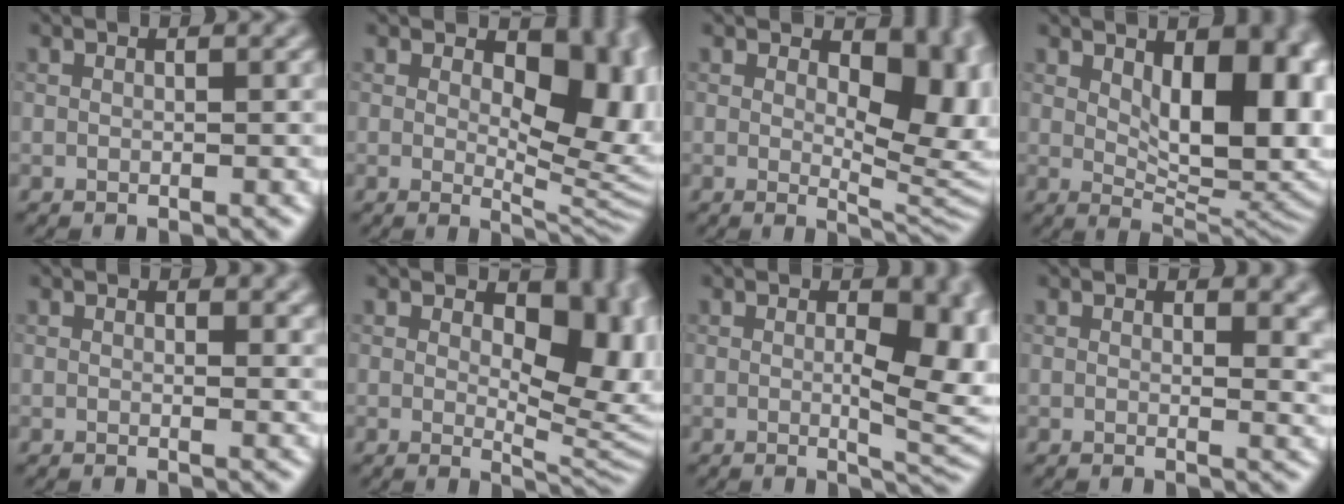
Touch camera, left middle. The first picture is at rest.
{"total": 10.1, "force": [2.4, 5.5, 8.1], "torque": [-0.106, -0.014, 0.039]}
{"total": 7.7, "force": [2.0, 4.1, 6.2], "torque": [-0.082, -0.014, 0.030]}
{"total": 11.2, "force": [2.4, 5.7, 9.3], "torque": [-0.105, -0.005, 0.039]}
{"total": 1.2, "force": [0.7, 0.7, 0.8], "torque": [-0.007, -0.005, 0.011]}
{"total": 8.9, "force": [2.2, 4.9, 7.1], "torque": [-0.095, -0.014, 0.034]}
{"total": 7.3, "force": [0.1, 3.1, 6.6], "torque": [-0.080, -0.008, 0.007]}
{"total": 3.0, "force": [1.3, 1.6, 2.2], "torque": [-0.022, -0.009, 0.018]}